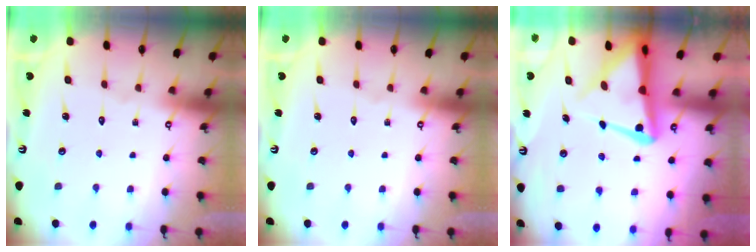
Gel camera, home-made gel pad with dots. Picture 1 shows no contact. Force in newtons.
{"total": 0.0}
{"total": 9.0, "press": 9.0, "slide": 1.0}